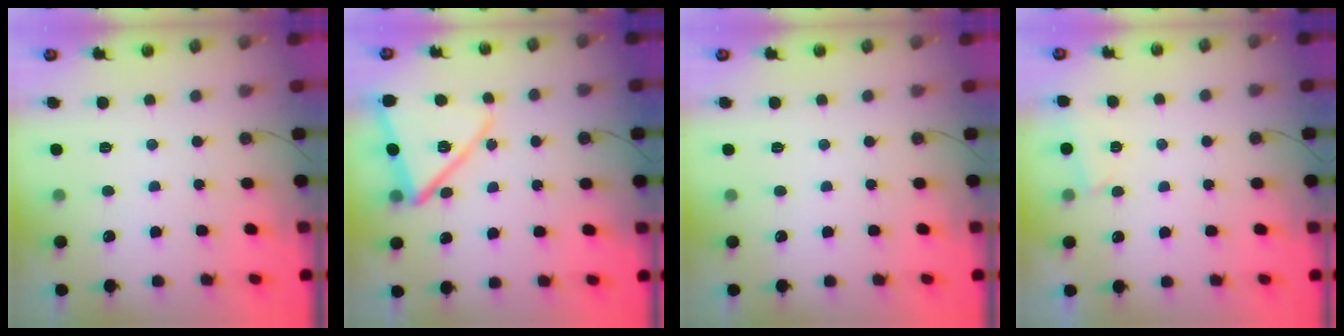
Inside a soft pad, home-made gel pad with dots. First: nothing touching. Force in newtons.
{"total": 14.5, "press": 14.4, "slide": 1.4}
{"total": 0.0}
{"total": 1.7, "press": 1.7, "slide": 0.5}